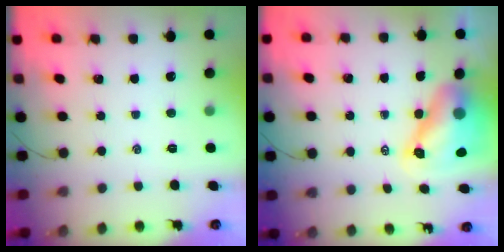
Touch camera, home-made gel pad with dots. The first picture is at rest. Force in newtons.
{"total": 9.5, "press": 9.0, "slide": 2.8}